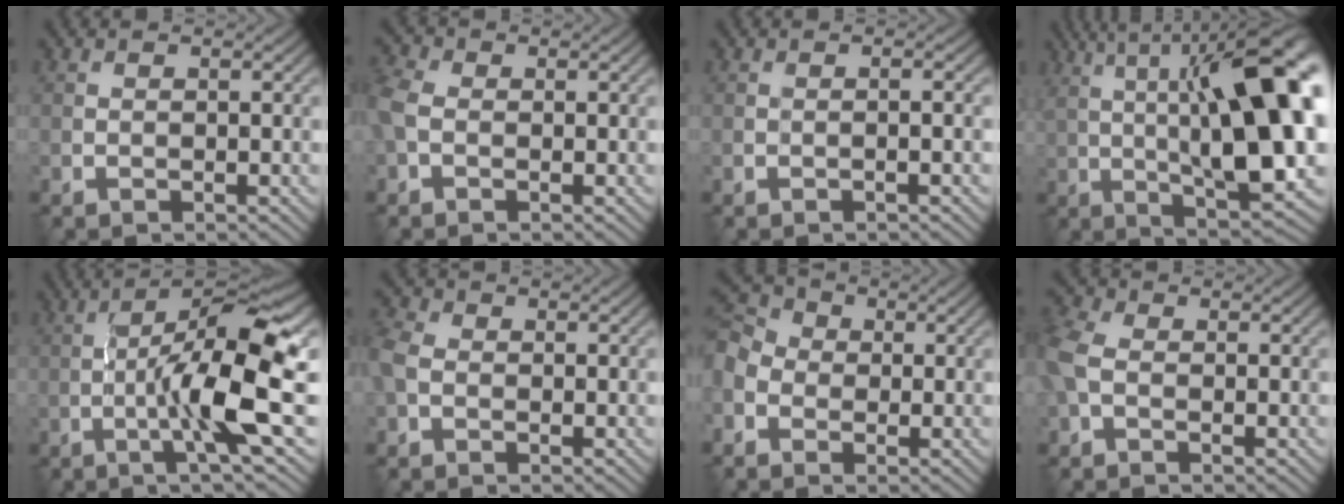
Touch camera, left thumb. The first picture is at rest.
{"total": 4.2, "force": [-0.7, 2.9, 3.0], "torque": [-0.092, 0.004, -0.025]}
{"total": 1.0, "force": [-0.3, 0.0, 1.0], "torque": [-0.018, 0.004, -0.008]}
{"total": 19.8, "force": [3.7, 6.4, 18.3], "torque": [-0.266, 0.033, 0.059]}
{"total": 11.3, "force": [-2.1, 1.5, 11.0], "torque": [-0.171, 0.018, -0.042]}
{"total": 3.9, "force": [-0.9, 2.7, 2.6], "torque": [-0.078, 0.003, -0.029]}
{"total": 6.5, "force": [-1.5, 5.2, 3.6], "torque": [-0.117, 0.004, -0.040]}
{"total": 5.3, "force": [-0.5, 3.4, 4.0], "torque": [-0.131, 0.004, -0.019]}